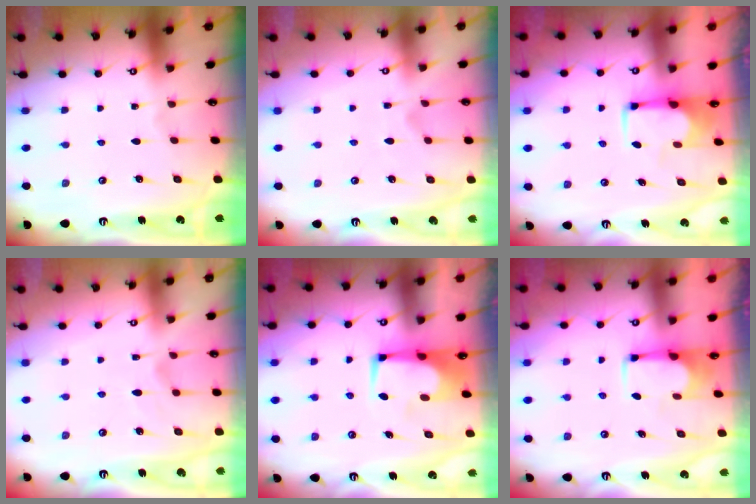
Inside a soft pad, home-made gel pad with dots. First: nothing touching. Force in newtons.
{"total": 3.2, "press": 3.0, "slide": 1.1}
{"total": 1.8, "press": 1.6, "slide": 0.8}
{"total": 1.7, "press": 1.2, "slide": 1.2}
{"total": 0.0}
{"total": 1.8, "press": 1.6, "slide": 0.8}